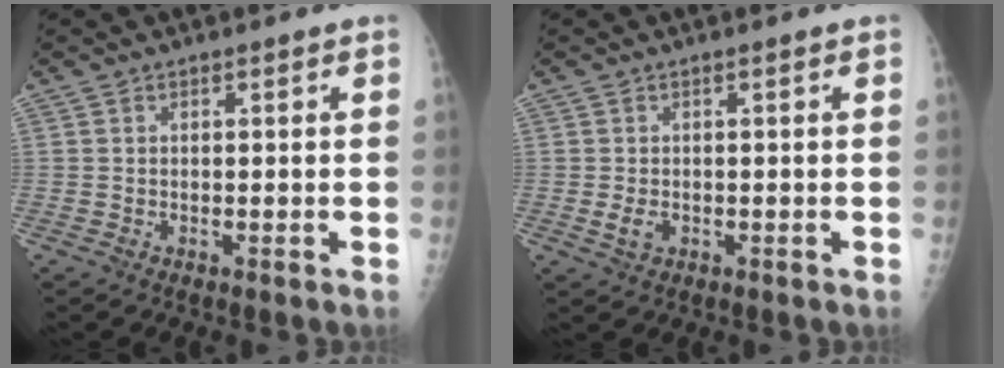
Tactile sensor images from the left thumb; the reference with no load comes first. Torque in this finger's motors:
{"motor_torque": [-0.23, 0.27, 0.35, 0.08, 0.02]}